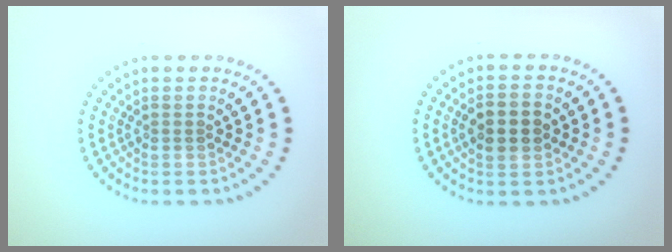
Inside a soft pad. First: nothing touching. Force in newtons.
{"total": 3.1, "press": 3.1, "slide": 0.3}